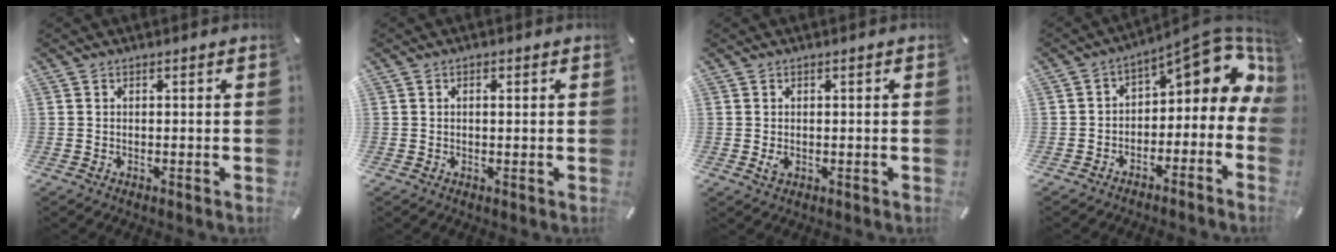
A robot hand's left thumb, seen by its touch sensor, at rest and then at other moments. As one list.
[{"total": 0.9, "force": [0.2, 0.4, 0.8], "torque": [-0.017, 0.003, 0.002]}, {"total": 1.5, "force": [-0.3, 1.0, 1.1], "torque": [-0.027, -0.002, -0.006]}, {"total": 9.6, "force": [3.1, 5.3, 7.5], "torque": [-0.093, -0.028, 0.050]}]